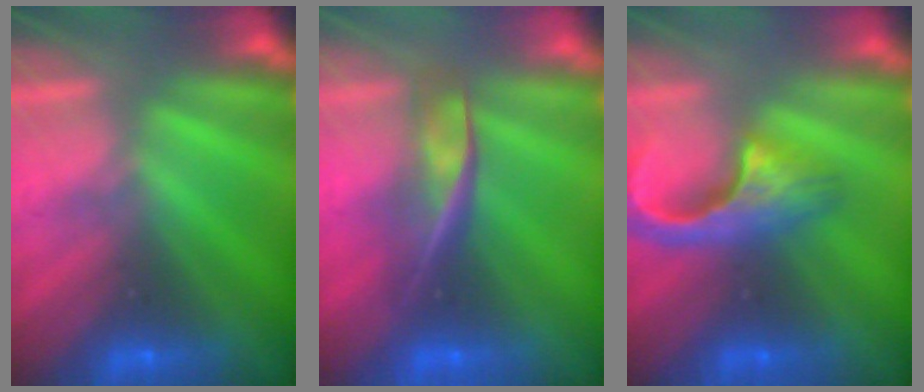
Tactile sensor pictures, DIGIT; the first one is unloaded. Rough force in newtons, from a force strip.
{"total": 2.3}
{"total": 4.7}